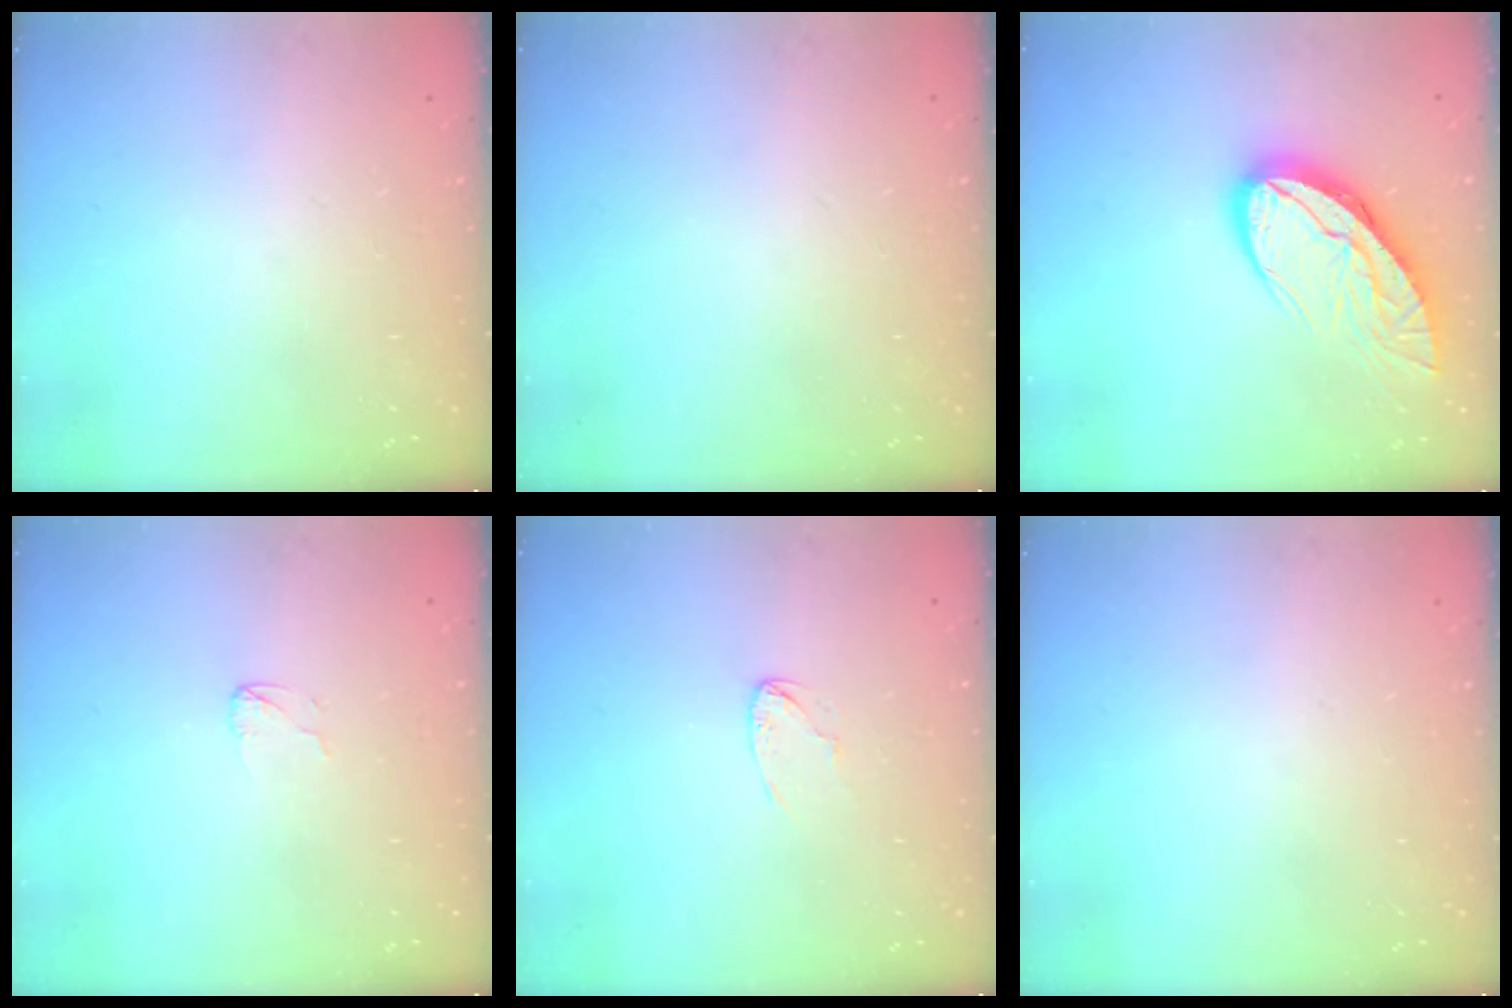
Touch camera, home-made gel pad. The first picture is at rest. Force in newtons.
{"total": 0.0}
{"total": 13.0, "press": 12.9, "slide": 1.1}
{"total": 2.9, "press": 2.8, "slide": 0.3}
{"total": 2.6, "press": 2.6, "slide": 0.2}
{"total": 0.0}